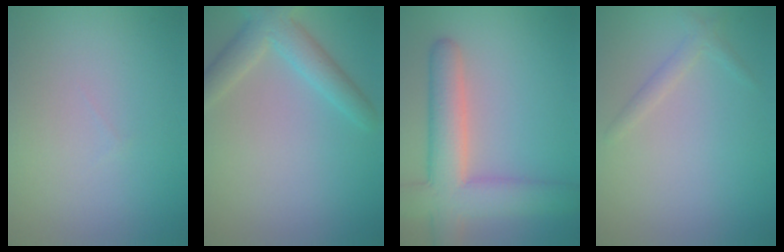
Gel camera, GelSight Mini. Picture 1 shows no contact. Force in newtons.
{"total": 4.1, "press": 4.1, "slide": 0.2}
{"total": 7.7, "press": 7.6, "slide": 0.6}
{"total": 1.2, "press": 1.2, "slide": 0.1}